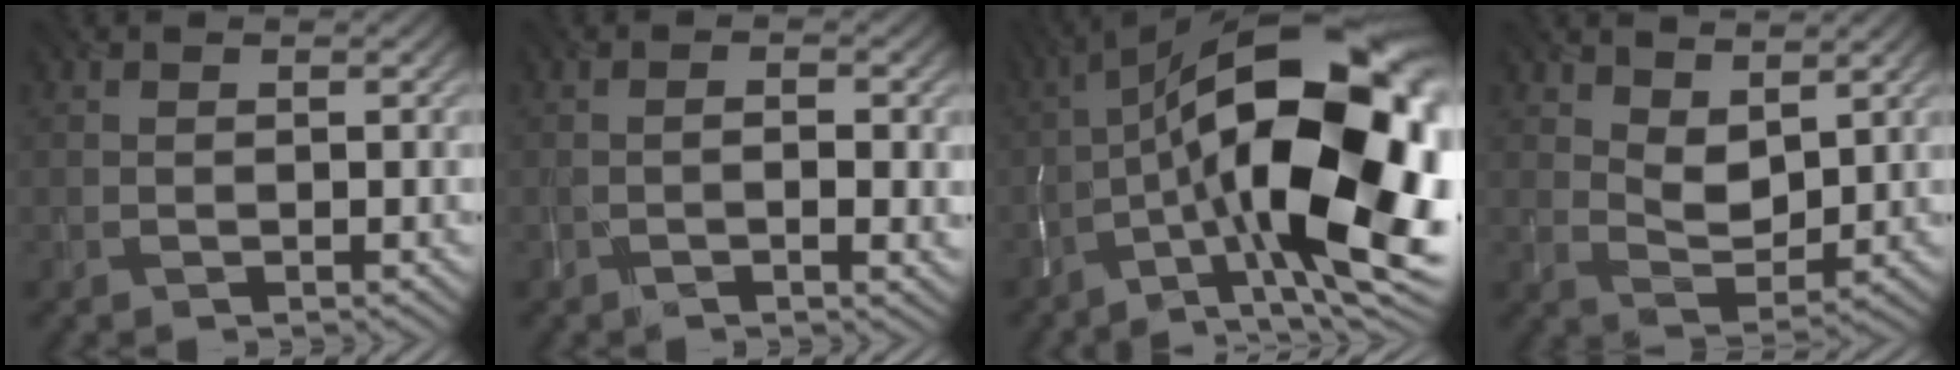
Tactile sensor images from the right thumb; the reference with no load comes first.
{"total": 3.1, "force": [-0.8, 0.9, 2.9], "torque": [-0.049, -0.003, -0.010]}
{"total": 22.0, "force": [-3.0, 8.8, 19.9], "torque": [-0.327, 0.006, -0.060]}
{"total": 4.7, "force": [3.1, 2.3, 2.8], "torque": [-0.057, -0.007, 0.056]}